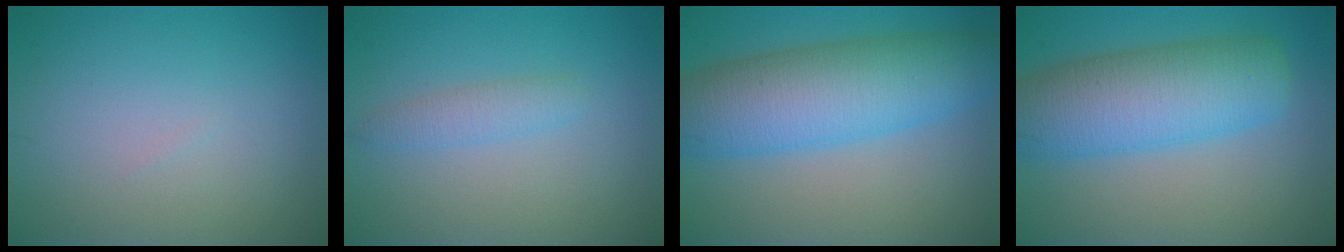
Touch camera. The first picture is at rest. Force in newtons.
{"total": 1.7, "press": 1.7, "slide": 0.1}
{"total": 9.5, "press": 9.5, "slide": 0.2}
{"total": 8.7, "press": 8.7, "slide": 0.3}